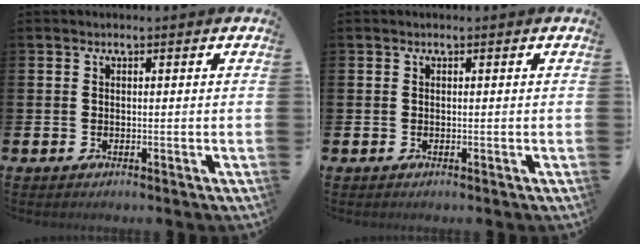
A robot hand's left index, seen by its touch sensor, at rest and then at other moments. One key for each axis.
{"total": 0.0}